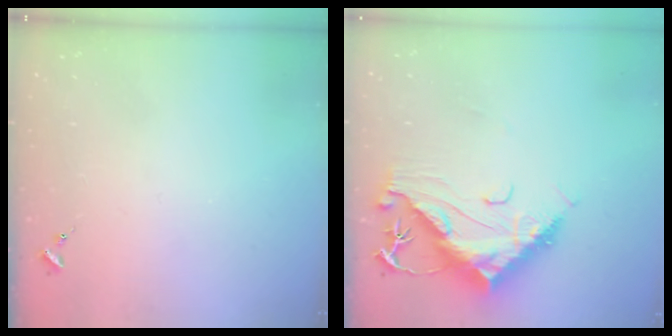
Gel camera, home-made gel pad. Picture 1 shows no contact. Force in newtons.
{"total": 14.6, "press": 14.5, "slide": 1.5}